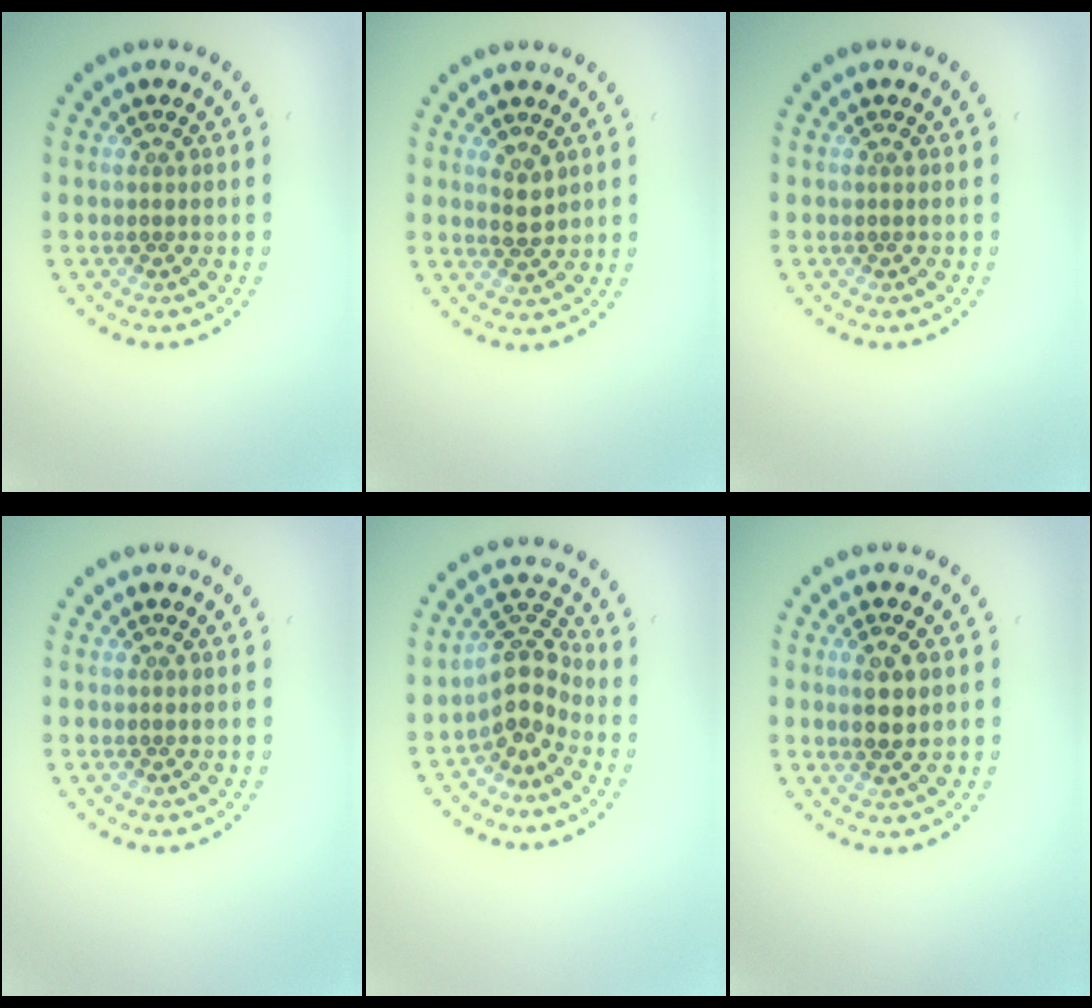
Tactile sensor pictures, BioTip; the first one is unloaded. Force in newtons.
{"total": 1.8, "press": 1.7, "slide": 0.5}
{"total": 0.0}
{"total": 0.0}
{"total": 3.3, "press": 2.7, "slide": 1.9}
{"total": 2.0, "press": 1.9, "slide": 0.4}